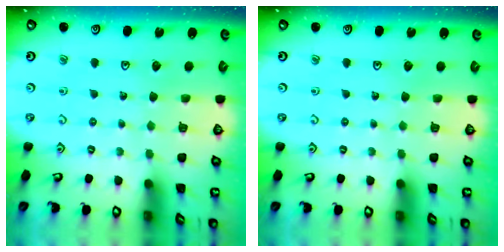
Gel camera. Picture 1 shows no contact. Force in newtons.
{"total": 0.0}